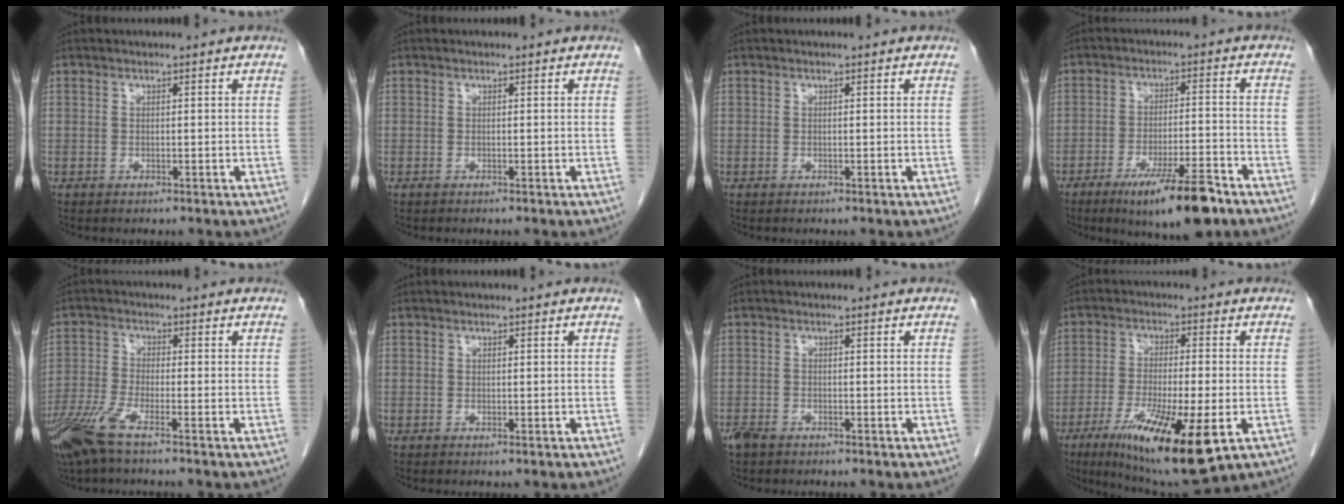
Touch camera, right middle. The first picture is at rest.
{"total": 0.0}
{"total": 0.0}
{"total": 11.4, "force": [-7.5, 1.7, 8.4], "torque": [-0.135, -0.017, -0.116]}
{"total": 7.2, "force": [-4.9, 0.9, 5.3], "torque": [-0.122, -0.017, -0.101]}
{"total": 0.0}
{"total": 2.2, "force": [-1.6, 1.0, 1.1], "torque": [-0.025, -0.002, -0.027]}
{"total": 15.7, "force": [-6.9, 2.4, 13.9], "torque": [-0.226, -0.035, -0.104]}